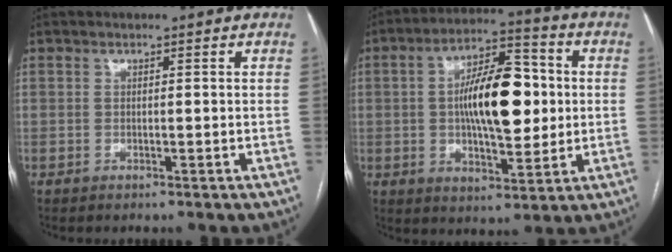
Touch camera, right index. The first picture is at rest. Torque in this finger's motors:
{"motor_torque": [2.14, 0.00, 1.05, 0.21]}